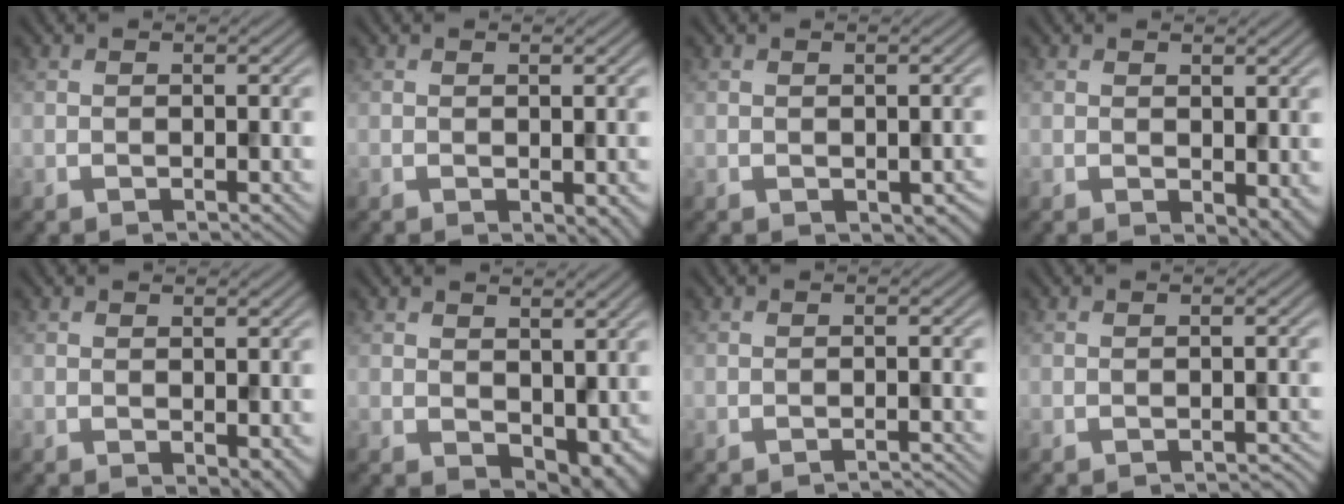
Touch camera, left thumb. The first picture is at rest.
{"total": 2.0, "force": [-0.6, 1.0, 1.7], "torque": [-0.021, -0.011, -0.004]}
{"total": 1.5, "force": [-0.4, 0.9, 1.1], "torque": [-0.015, -0.008, 0.001]}
{"total": 3.3, "force": [-0.3, 2.0, 2.6], "torque": [-0.036, -0.012, 0.000]}
{"total": 2.5, "force": [-0.6, 1.3, 2.1], "torque": [-0.028, -0.010, -0.005]}
{"total": 5.3, "force": [1.3, 3.5, 3.7], "torque": [-0.067, -0.019, 0.032]}
{"total": 1.4, "force": [-1.2, 0.2, 0.6], "torque": [0.003, 0.003, -0.025]}
{"total": 1.2, "force": [-1.1, 0.2, 0.5], "torque": [0.004, 0.001, -0.015]}